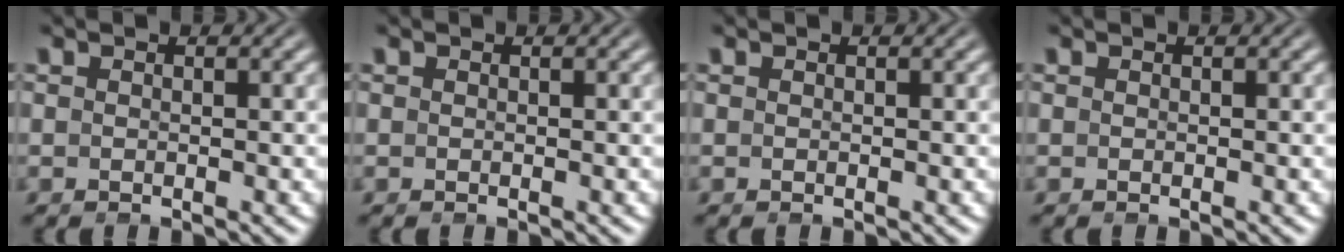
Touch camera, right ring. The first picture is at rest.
{"total": 0.0}
{"total": 0.0}
{"total": 0.0}